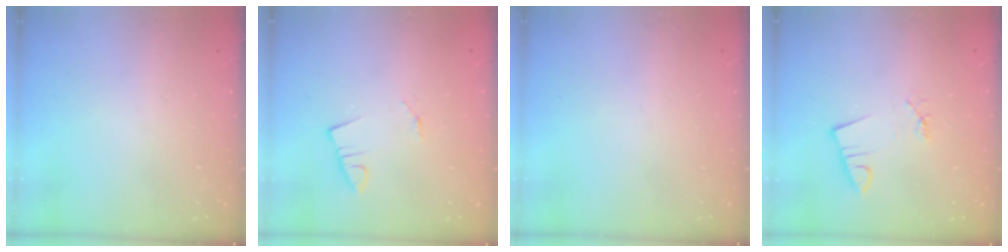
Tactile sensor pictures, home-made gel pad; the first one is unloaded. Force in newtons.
{"total": 1.2, "press": 1.2, "slide": 0.1}
{"total": 0.0}
{"total": 1.1, "press": 1.1, "slide": 0.0}